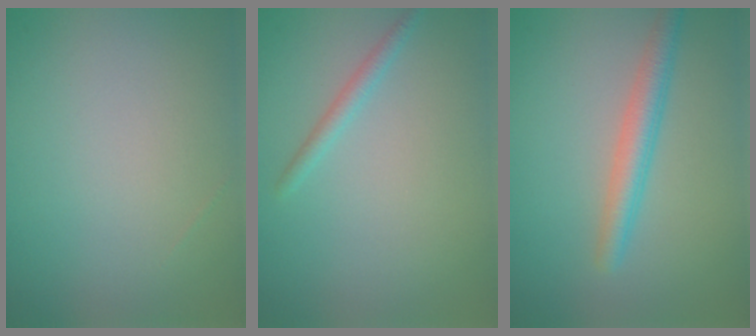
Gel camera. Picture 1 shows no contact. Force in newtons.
{"total": 1.3, "press": 1.2, "slide": 0.1}
{"total": 2.8, "press": 2.8, "slide": 0.1}